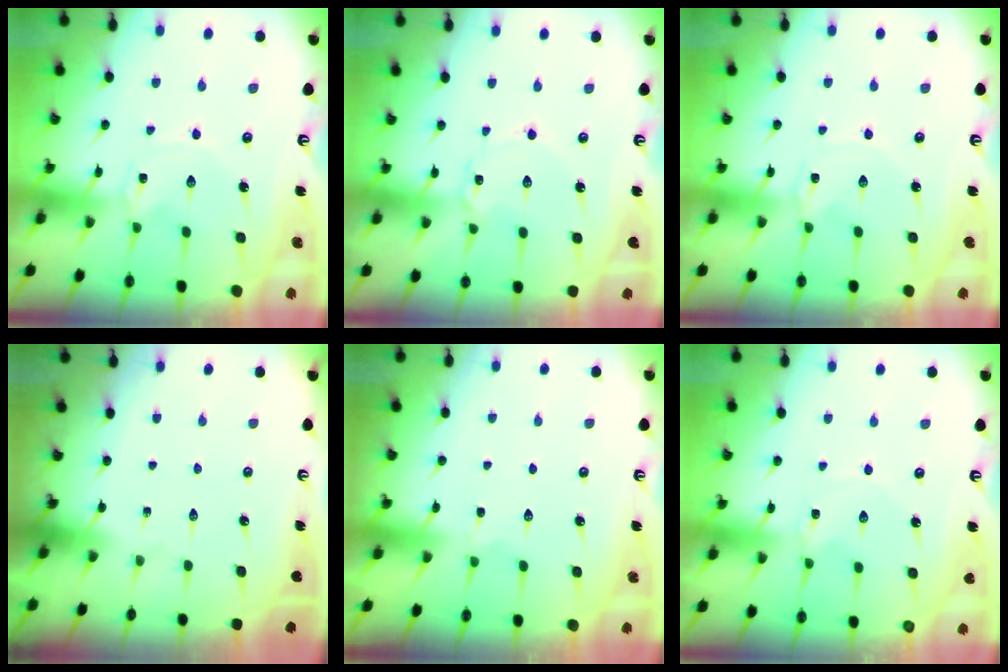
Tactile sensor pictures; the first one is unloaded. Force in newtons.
{"total": 1.2, "press": 1.2, "slide": 0.1}
{"total": 0.0}
{"total": 0.0}
{"total": 2.0, "press": 1.9, "slide": 0.8}
{"total": 0.5, "press": 0.5, "slide": 0.2}